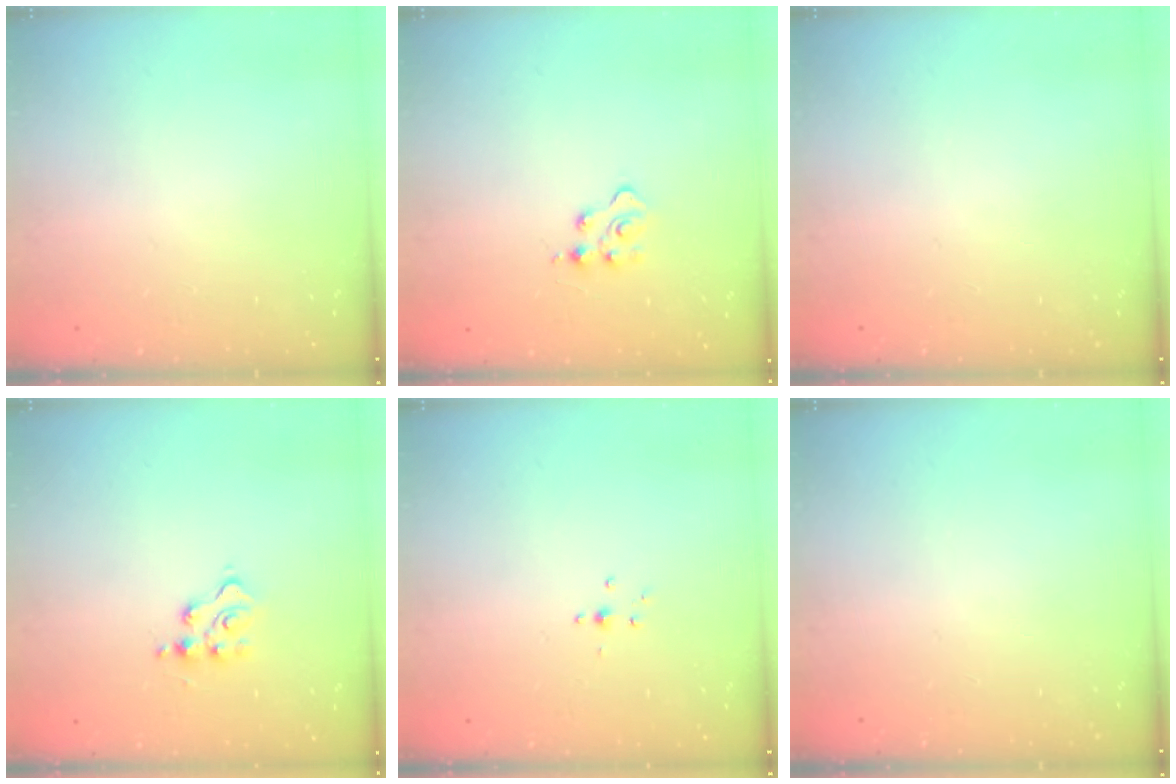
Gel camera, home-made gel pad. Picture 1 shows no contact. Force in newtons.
{"total": 3.5, "press": 3.4, "slide": 0.6}
{"total": 0.0}
{"total": 5.1, "press": 5.1, "slide": 0.4}
{"total": 2.7, "press": 2.6, "slide": 0.9}
{"total": 0.0}